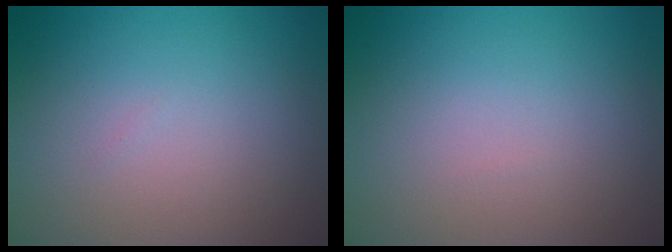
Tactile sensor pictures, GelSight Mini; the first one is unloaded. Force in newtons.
{"total": 0.0}